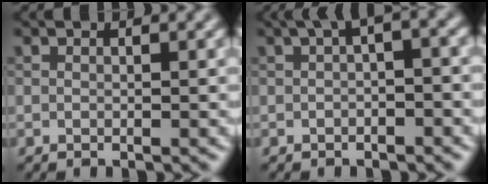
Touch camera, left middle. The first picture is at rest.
{"total": 2.9, "force": [0.5, 0.8, 2.7], "torque": [-0.039, 0.014, 0.002]}